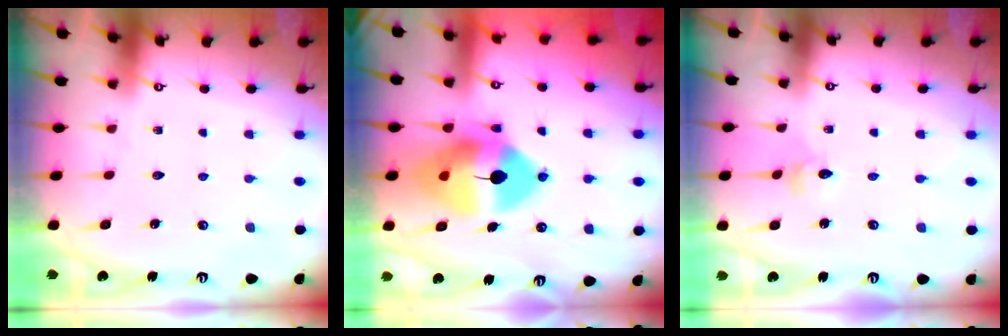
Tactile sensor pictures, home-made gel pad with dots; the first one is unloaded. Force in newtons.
{"total": 14.9, "press": 14.7, "slide": 2.5}
{"total": 2.4, "press": 2.4, "slide": 0.2}